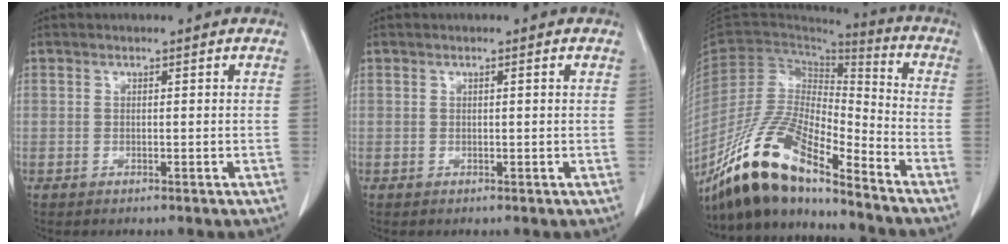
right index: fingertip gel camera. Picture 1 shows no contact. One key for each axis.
{"total": 0.5, "fx": 0.2, "fy": -0.1, "fz": 0.5, "tx": -0.009, "ty": 0.001, "tz": 0.003}
{"total": 17.4, "fx": -13.9, "fy": 4.0, "fz": 9.6, "tx": -0.183, "ty": 0.002, "tz": -0.261}